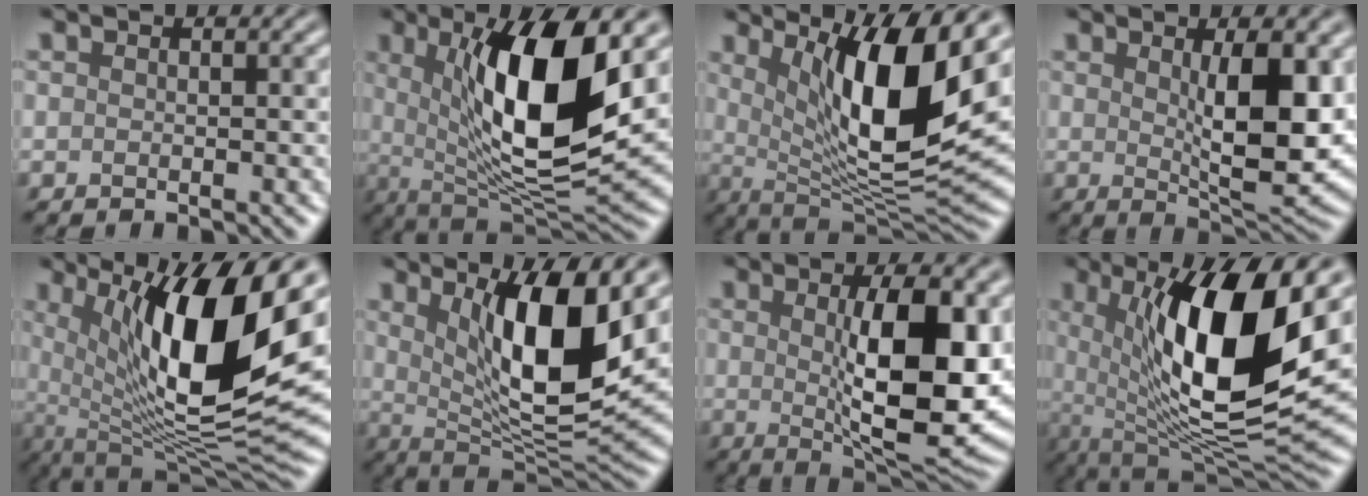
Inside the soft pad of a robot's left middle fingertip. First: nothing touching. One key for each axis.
{"total": 12.1, "fx": 2.4, "fy": 3.7, "fz": 11.2, "tx": -0.173, "ty": -0.011, "tz": 0.046}
{"total": 12.5, "fx": 3.7, "fy": 3.5, "fz": 11.4, "tx": -0.164, "ty": -0.011, "tz": 0.064}
{"total": 7.7, "fx": 1.1, "fy": 2.1, "fz": 7.3, "tx": -0.107, "ty": -0.013, "tz": 0.026}
{"total": 14.7, "fx": 3.5, "fy": 4.8, "fz": 13.4, "tx": -0.204, "ty": -0.013, "tz": 0.057}
{"total": 10.7, "fx": 3.1, "fy": 3.1, "fz": 9.8, "tx": -0.146, "ty": -0.016, "tz": 0.059}
{"total": 10.9, "fx": 0.6, "fy": 3.2, "fz": 10.4, "tx": -0.148, "ty": -0.011, "tz": 0.017}
{"total": 14.2, "fx": 2.8, "fy": 4.6, "fz": 13.1, "tx": -0.204, "ty": -0.013, "tz": 0.046}